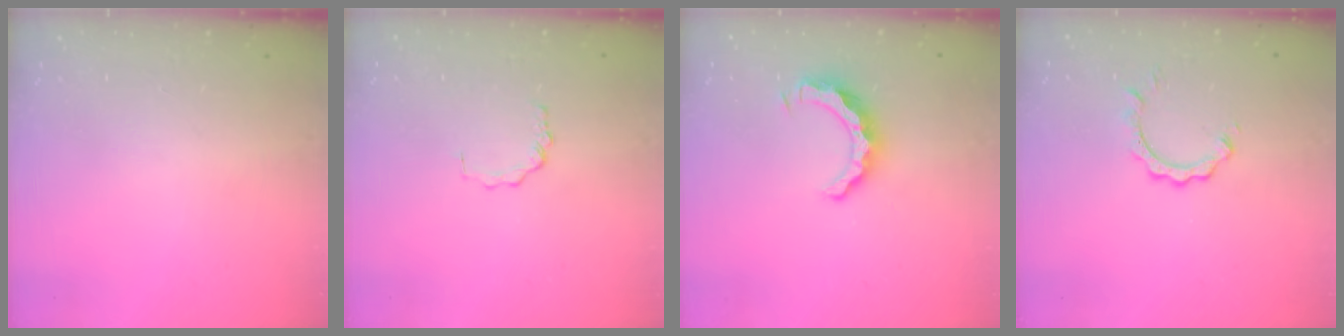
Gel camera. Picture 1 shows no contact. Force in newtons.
{"total": 1.8, "press": 1.8, "slide": 0.3}
{"total": 8.4, "press": 8.4, "slide": 0.5}
{"total": 3.4, "press": 3.4, "slide": 0.1}